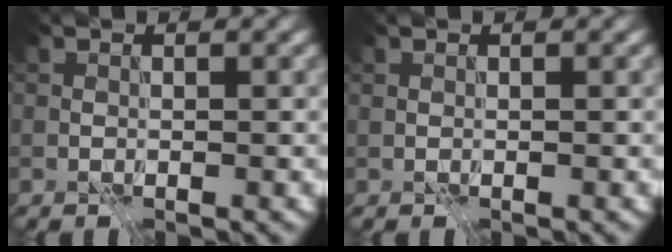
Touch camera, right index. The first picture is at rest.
{"total": 0.0}